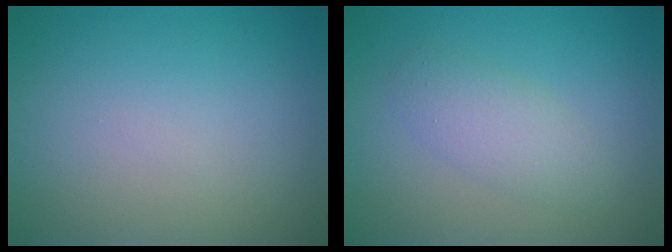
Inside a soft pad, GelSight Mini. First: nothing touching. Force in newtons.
{"total": 2.5, "press": 2.5, "slide": 0.1}